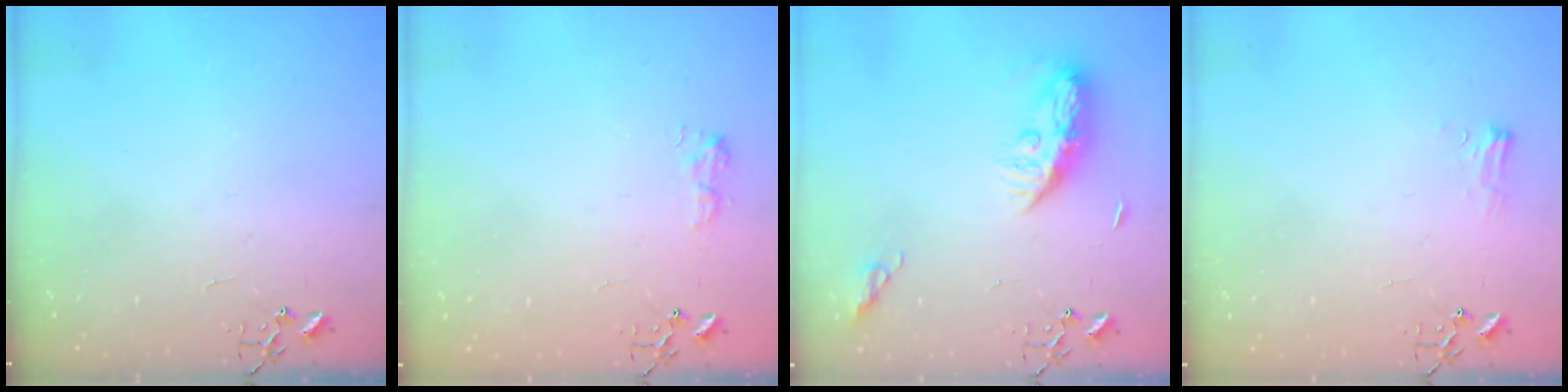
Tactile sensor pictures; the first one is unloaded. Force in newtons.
{"total": 8.0, "press": 7.9, "slide": 0.7}
{"total": 9.8, "press": 9.8, "slide": 0.5}
{"total": 6.2, "press": 6.2, "slide": 0.8}